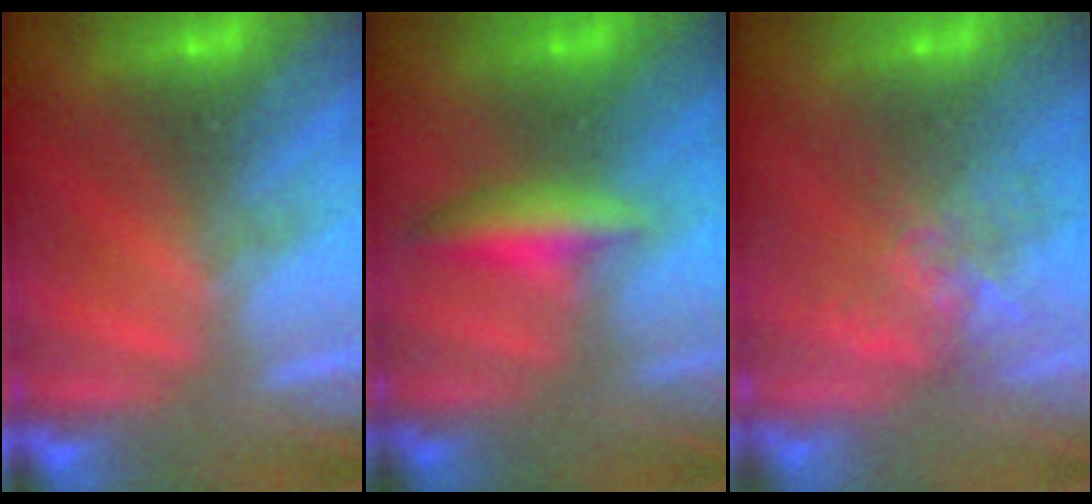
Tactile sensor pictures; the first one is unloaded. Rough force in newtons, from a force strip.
{"total": 2.4}
{"total": 7.7}